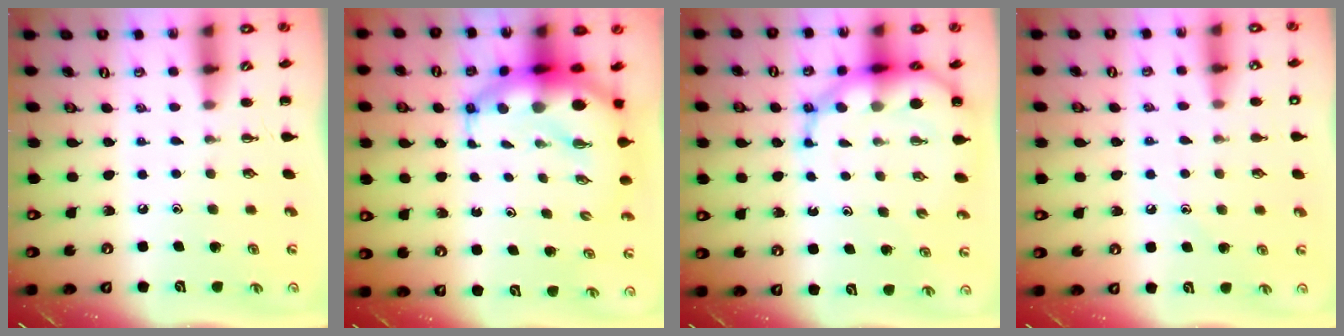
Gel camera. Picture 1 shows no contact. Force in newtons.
{"total": 10.7, "press": 10.3, "slide": 2.7}
{"total": 10.7, "press": 10.3, "slide": 3.0}
{"total": 9.5, "press": 9.2, "slide": 2.5}